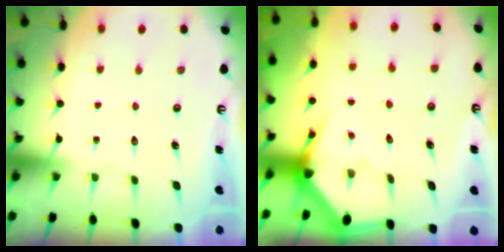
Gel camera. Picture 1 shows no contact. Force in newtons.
{"total": 3.4, "press": 3.4, "slide": 0.1}